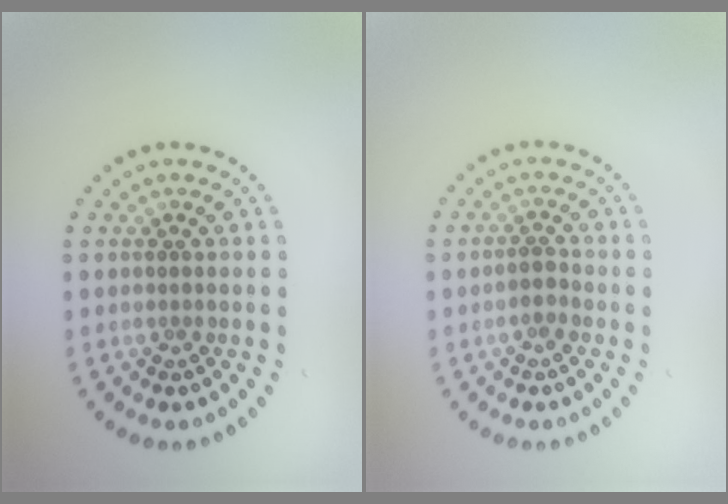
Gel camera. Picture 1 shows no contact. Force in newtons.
{"total": 1.0, "press": 0.8, "slide": 0.7}